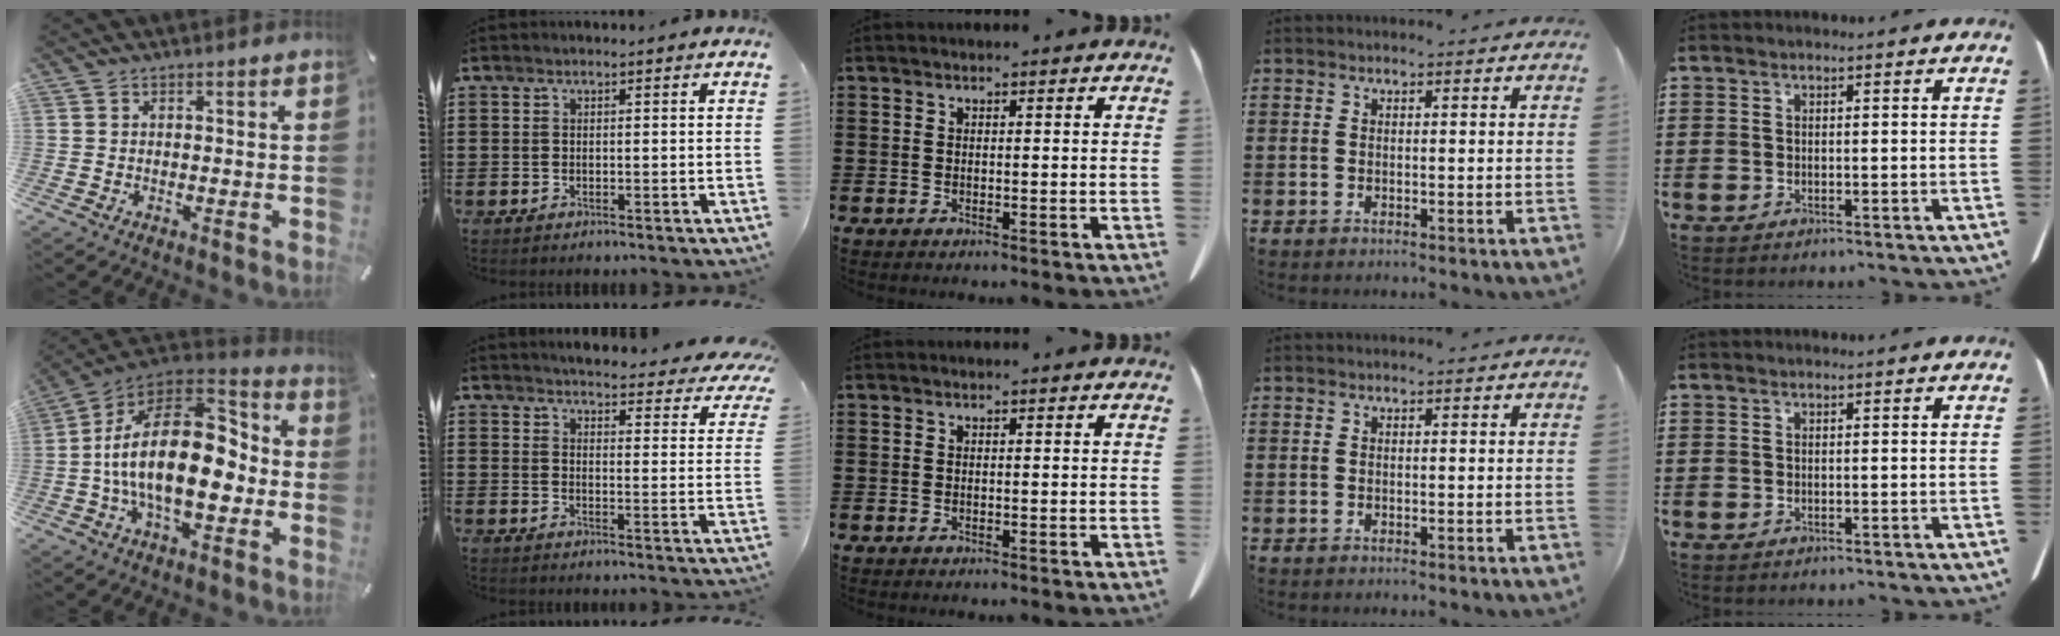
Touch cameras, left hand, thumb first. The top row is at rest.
{"thumb": {"total": 23.3, "force": [-2.5, 12.6, 19.5], "torque": [-0.350, 0.009, -0.041]}, "index": {"total": 4.3, "force": [4.2, -0.2, 1.0], "torque": [-0.023, -0.039, 0.068]}}